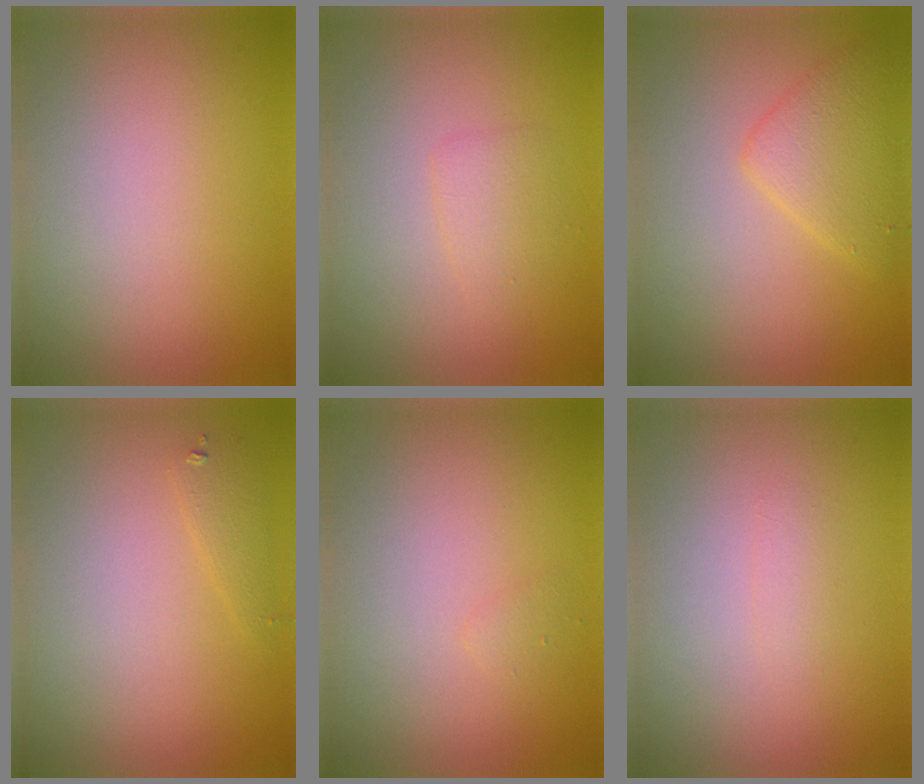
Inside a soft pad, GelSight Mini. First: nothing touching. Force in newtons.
{"total": 1.5, "press": 1.5, "slide": 0.1}
{"total": 3.3, "press": 3.3, "slide": 0.1}
{"total": 1.1, "press": 1.1, "slide": 0.1}
{"total": 0.5, "press": 0.5, "slide": 0.1}
{"total": 0.8, "press": 0.8, "slide": 0.0}